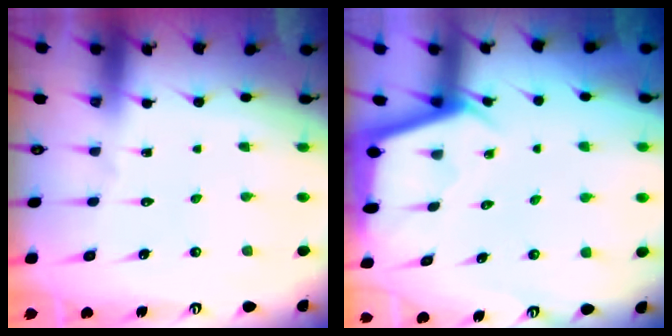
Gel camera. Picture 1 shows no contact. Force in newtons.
{"total": 2.7, "press": 2.7, "slide": 0.2}